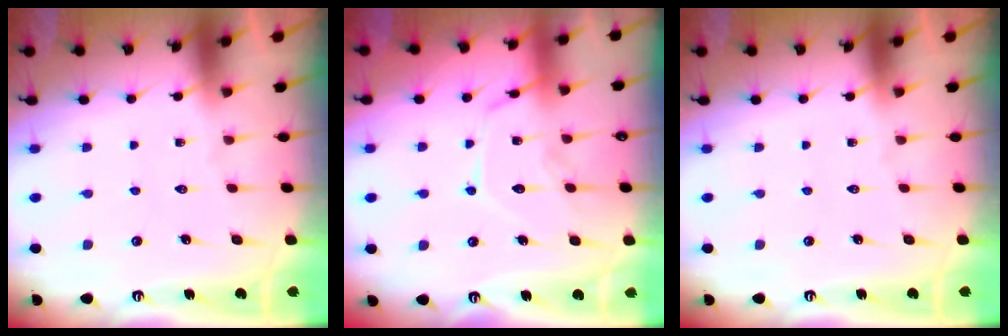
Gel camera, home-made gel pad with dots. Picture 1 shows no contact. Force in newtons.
{"total": 13.1, "press": 13.0, "slide": 1.0}
{"total": 0.0}